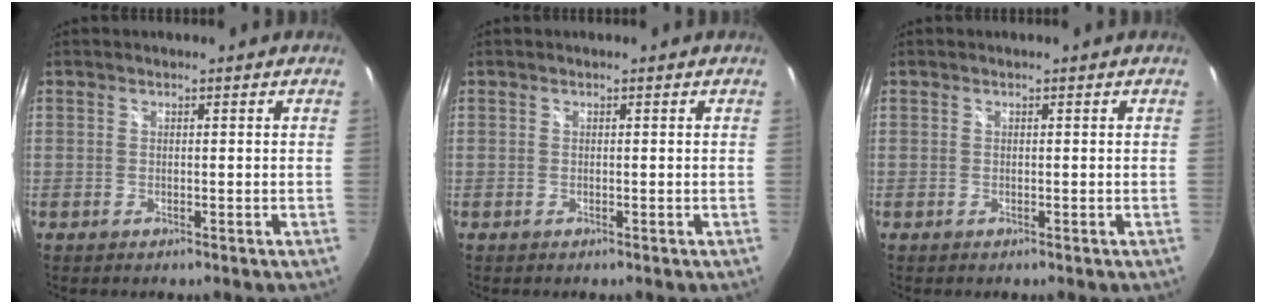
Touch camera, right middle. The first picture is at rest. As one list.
[{"total": 0.0}, {"total": 0.0}]